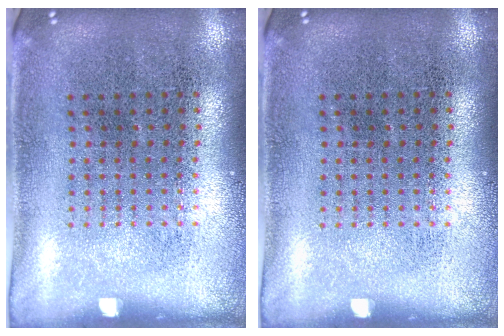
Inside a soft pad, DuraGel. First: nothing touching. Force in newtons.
{"total": 0.0}